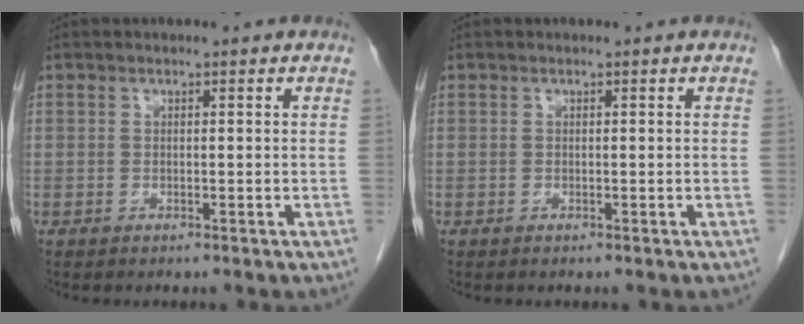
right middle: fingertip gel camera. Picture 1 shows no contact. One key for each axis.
{"total": 0.0}